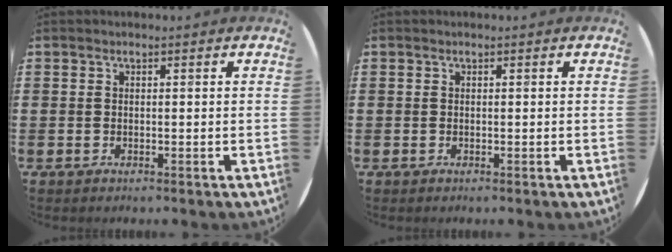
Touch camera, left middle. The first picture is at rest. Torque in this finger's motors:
{"motor_torque": [-0.10, 0.07, 0.01, -0.01]}